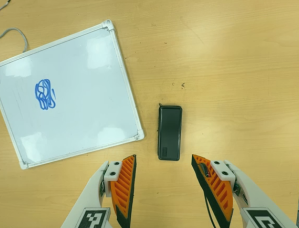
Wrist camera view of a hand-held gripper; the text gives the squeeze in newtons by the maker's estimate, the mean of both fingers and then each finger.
{"total": 0.0}